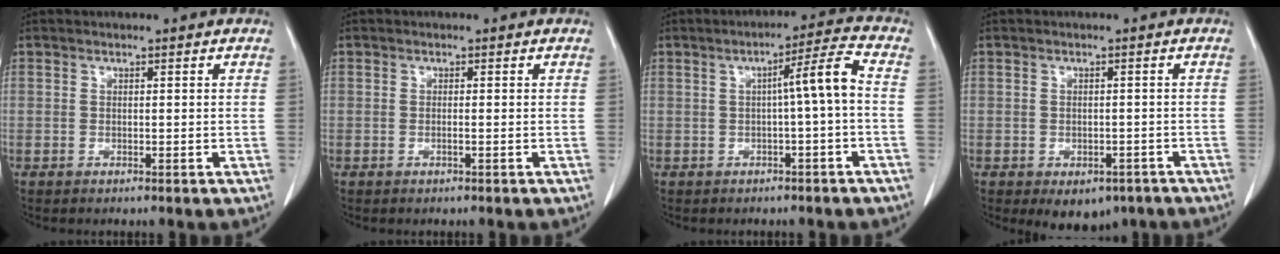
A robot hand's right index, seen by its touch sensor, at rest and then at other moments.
{"total": 0.6, "force": [-0.2, -0.1, 0.5], "torque": [-0.010, 0.001, -0.003]}
{"total": 5.4, "force": [-0.4, -0.5, 5.4], "torque": [-0.081, 0.015, -0.005]}
{"total": 5.9, "force": [-4.0, 3.7, 2.4], "torque": [-0.014, 0.003, -0.046]}